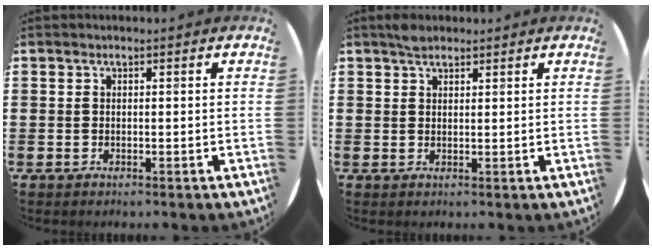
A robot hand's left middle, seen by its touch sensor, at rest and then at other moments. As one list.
[{"total": 1.8, "force": [1.6, 0.6, 0.6], "torque": [-0.006, 0.000, 0.028]}]